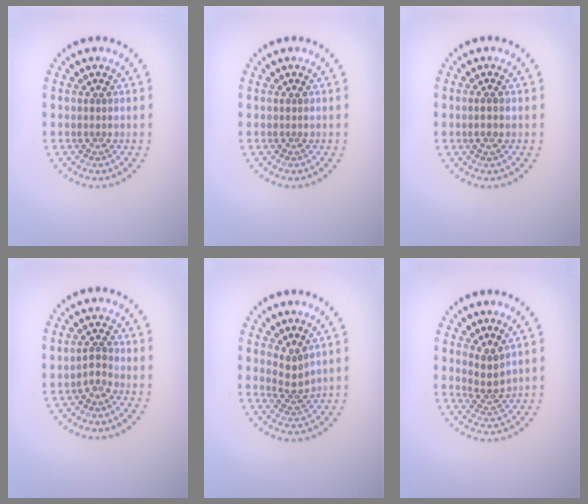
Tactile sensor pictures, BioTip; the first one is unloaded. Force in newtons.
{"total": 0.0}
{"total": 1.1, "press": 1.0, "slide": 0.5}
{"total": 1.5, "press": 1.1, "slide": 1.0}
{"total": 2.1, "press": 1.4, "slide": 1.5}
{"total": 2.2, "press": 1.7, "slide": 1.4}